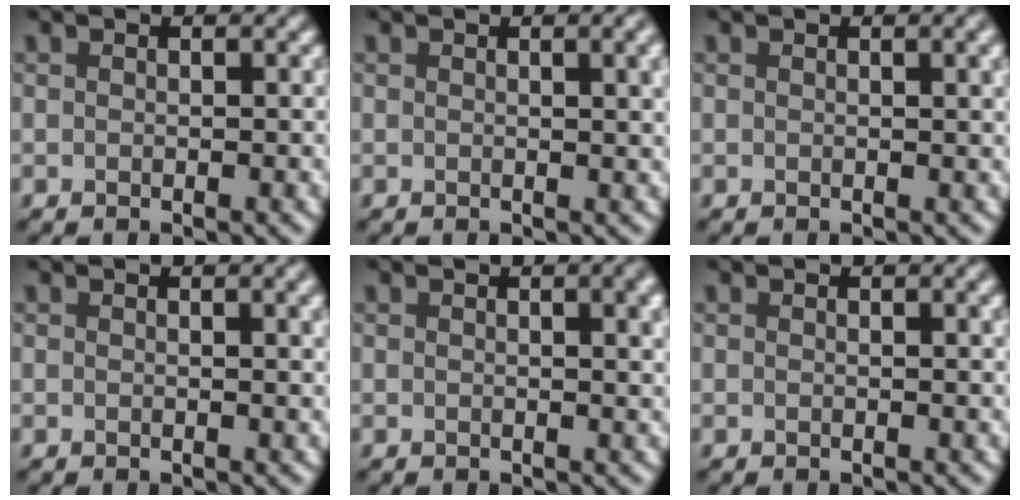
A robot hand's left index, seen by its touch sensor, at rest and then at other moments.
{"total": 3.5, "force": [1.1, 1.3, 3.1], "torque": [-0.025, 0.008, 0.015]}
{"total": 2.2, "force": [0.8, 0.7, 1.9], "torque": [-0.015, 0.006, 0.009]}
{"total": 2.1, "force": [0.8, 0.7, 1.8], "torque": [-0.014, 0.005, 0.009]}
{"total": 4.1, "force": [1.4, 1.5, 3.5], "torque": [-0.029, 0.009, 0.017]}
{"total": 1.3, "force": [0.5, 0.4, 1.1], "torque": [-0.012, 0.004, 0.005]}